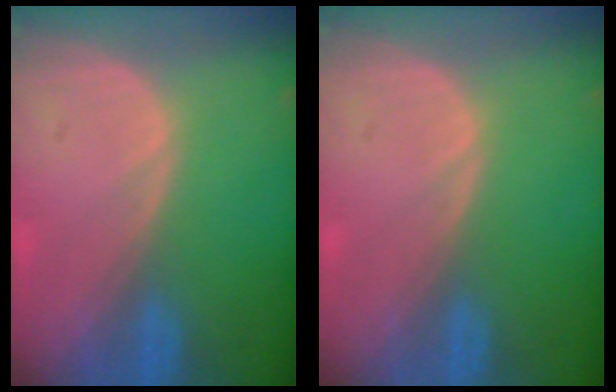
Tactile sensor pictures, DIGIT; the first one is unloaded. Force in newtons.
{"total": 0.0}